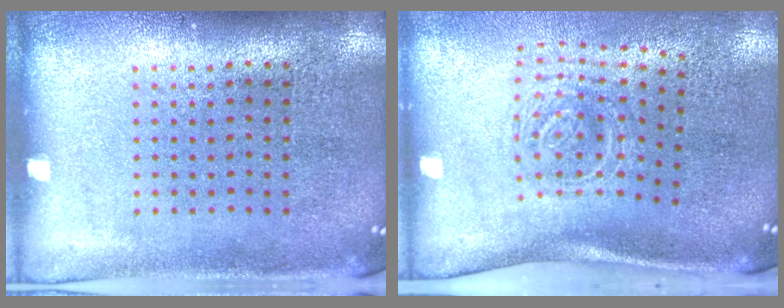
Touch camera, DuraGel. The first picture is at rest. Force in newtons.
{"total": 1.9, "press": 1.3, "slide": 1.4}